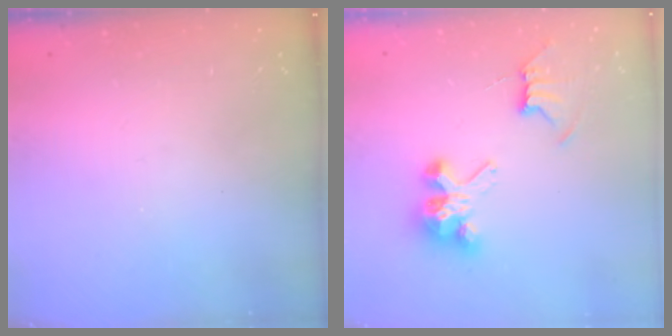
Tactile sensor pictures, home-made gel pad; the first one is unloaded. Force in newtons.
{"total": 7.7, "press": 7.7, "slide": 0.3}